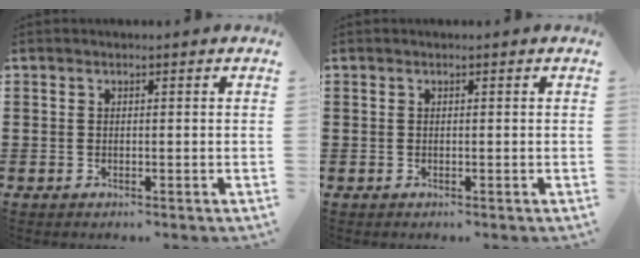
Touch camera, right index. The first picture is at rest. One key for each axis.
{"total": 0.0}